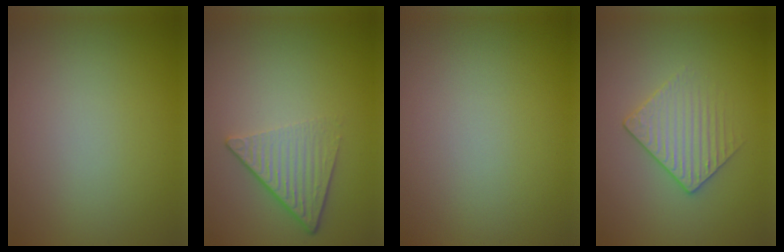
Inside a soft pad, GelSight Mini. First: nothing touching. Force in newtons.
{"total": 4.5, "press": 2.9, "slide": 3.4}
{"total": 0.0}
{"total": 2.1, "press": 1.8, "slide": 1.1}